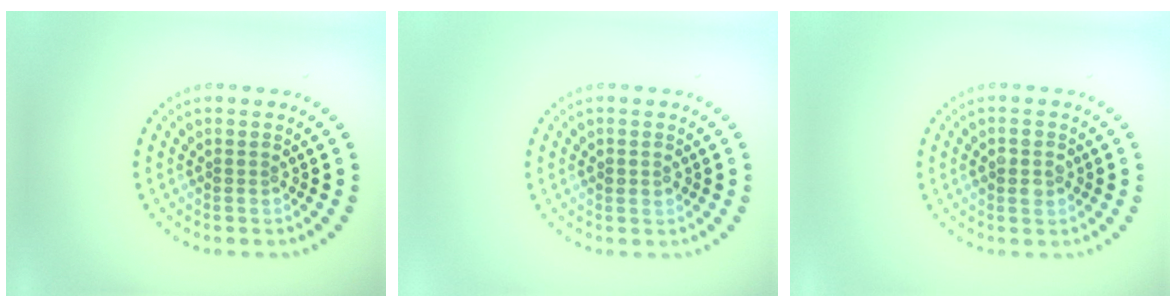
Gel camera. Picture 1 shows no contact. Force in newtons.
{"total": 1.3, "press": 1.3, "slide": 0.1}
{"total": 2.0, "press": 2.0, "slide": 0.2}